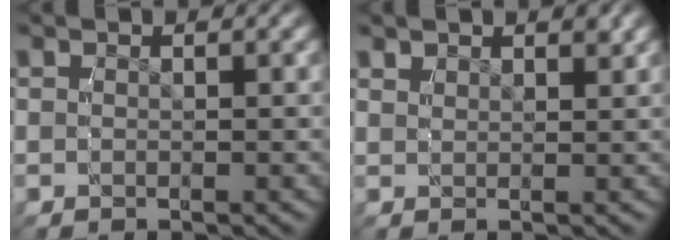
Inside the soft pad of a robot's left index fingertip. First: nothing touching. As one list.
[{"total": 1.3, "force": [1.3, 0.1, 0.1], "torque": [0.004, -0.001, 0.029]}]